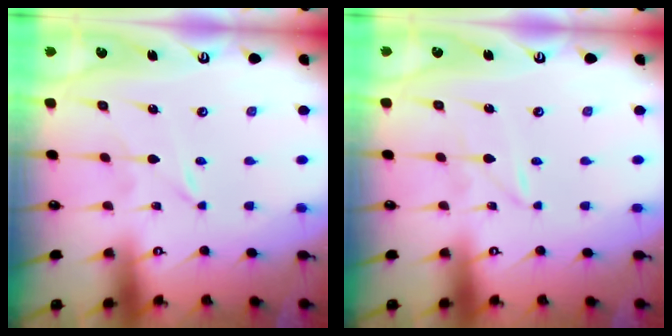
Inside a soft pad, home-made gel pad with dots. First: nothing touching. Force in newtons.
{"total": 1.1, "press": 1.1, "slide": 0.1}